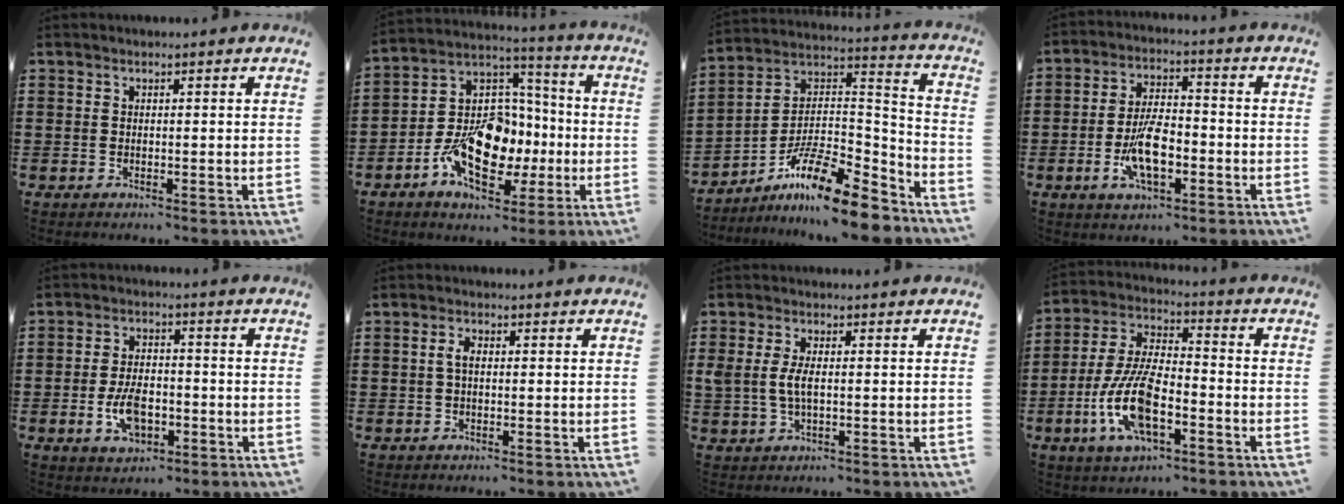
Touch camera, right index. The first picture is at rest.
{"total": 14.7, "force": [-4.5, 10.2, 9.6], "torque": [-0.198, 0.001, -0.080]}
{"total": 13.7, "force": [-10.5, 3.0, 8.3], "torque": [-0.144, 0.027, -0.195]}
{"total": 8.9, "force": [-2.8, 3.8, 7.6], "torque": [-0.156, -0.002, -0.052]}
{"total": 6.7, "force": [-2.0, 3.6, 5.2], "torque": [-0.115, 0.004, -0.040]}
{"total": 2.2, "force": [0.1, 1.0, 1.9], "torque": [-0.046, 0.002, -0.003]}
{"total": 3.8, "force": [0.1, 1.7, 3.4], "torque": [-0.089, -0.003, -0.007]}
{"total": 11.4, "force": [-4.1, 4.7, 9.5], "torque": [-0.223, -0.006, -0.081]}